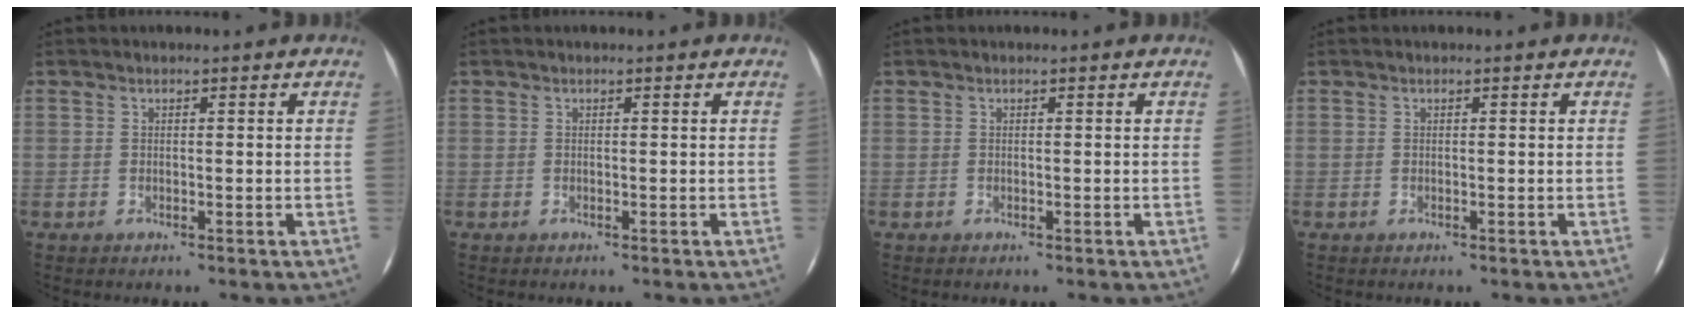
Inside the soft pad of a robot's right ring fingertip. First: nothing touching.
{"total": 0.0}
{"total": 0.0}
{"total": 0.0}